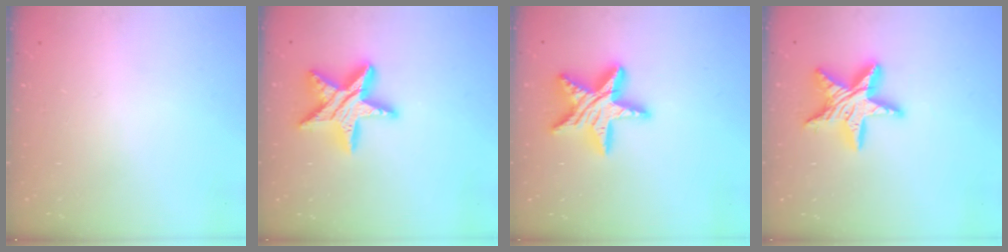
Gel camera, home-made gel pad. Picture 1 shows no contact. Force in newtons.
{"total": 16.9, "press": 16.8, "slide": 1.4}
{"total": 16.3, "press": 16.2, "slide": 1.1}
{"total": 15.5, "press": 15.4, "slide": 1.4}